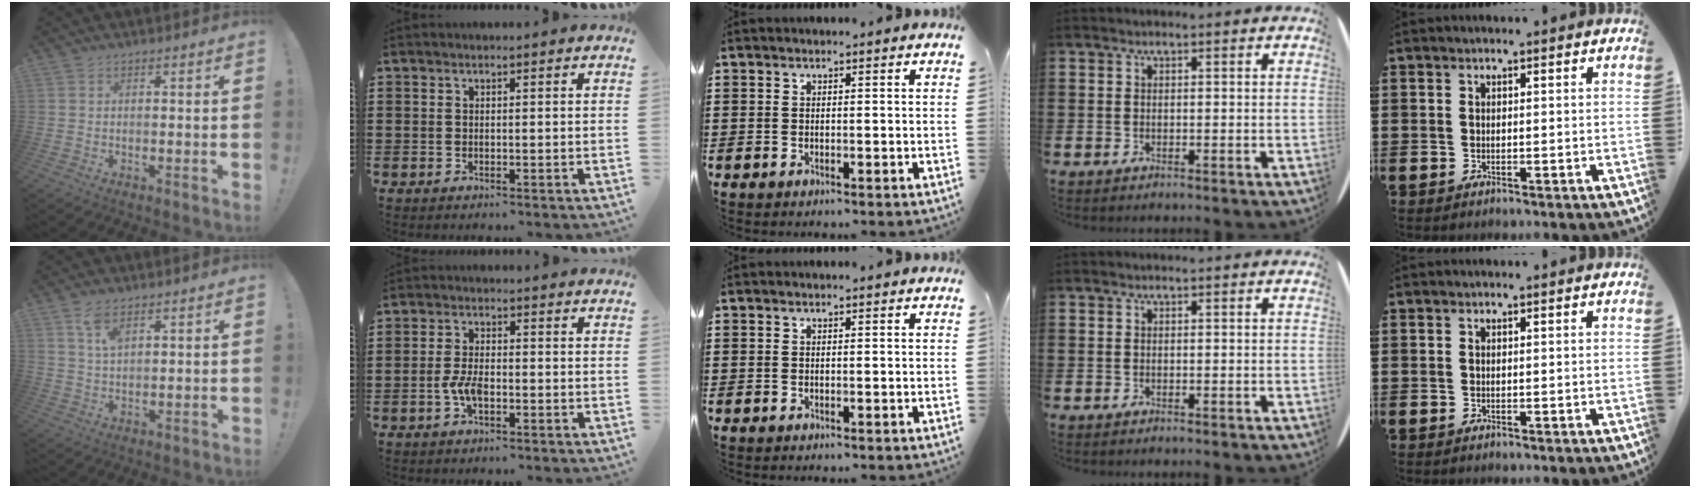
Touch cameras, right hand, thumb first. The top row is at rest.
{"thumb": {"total": 5.0, "force": [3.1, 2.2, 3.3], "torque": [-0.049, -0.016, 0.052]}, "index": {"total": 3.8, "force": [-1.4, 1.5, 3.2], "torque": [-0.080, -0.006, -0.029]}}